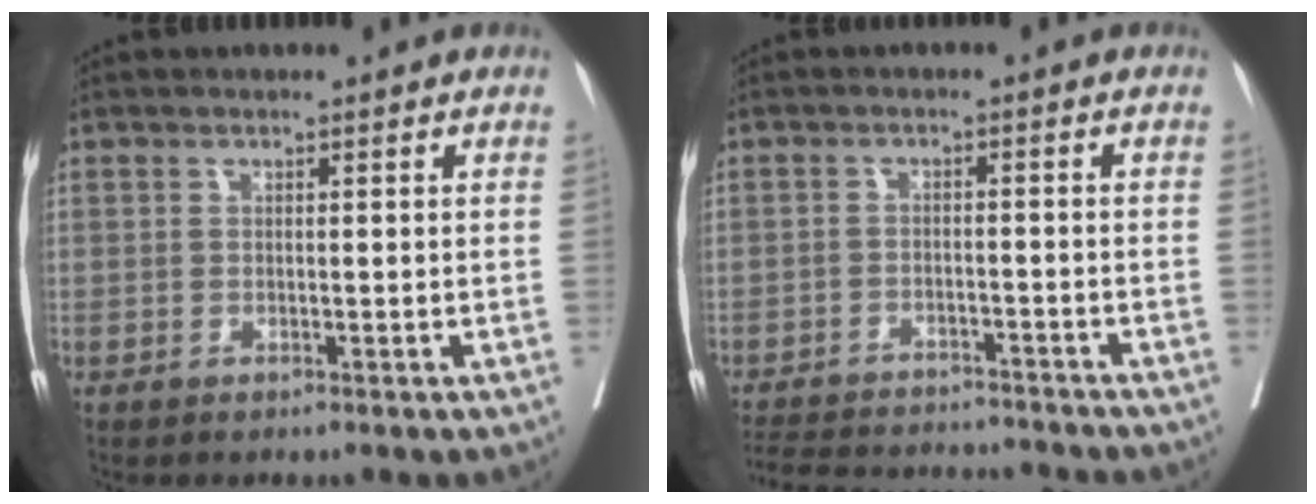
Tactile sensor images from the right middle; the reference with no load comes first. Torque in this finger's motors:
{"motor_torque": [0.98, -1.16, 0.09, 0.06]}